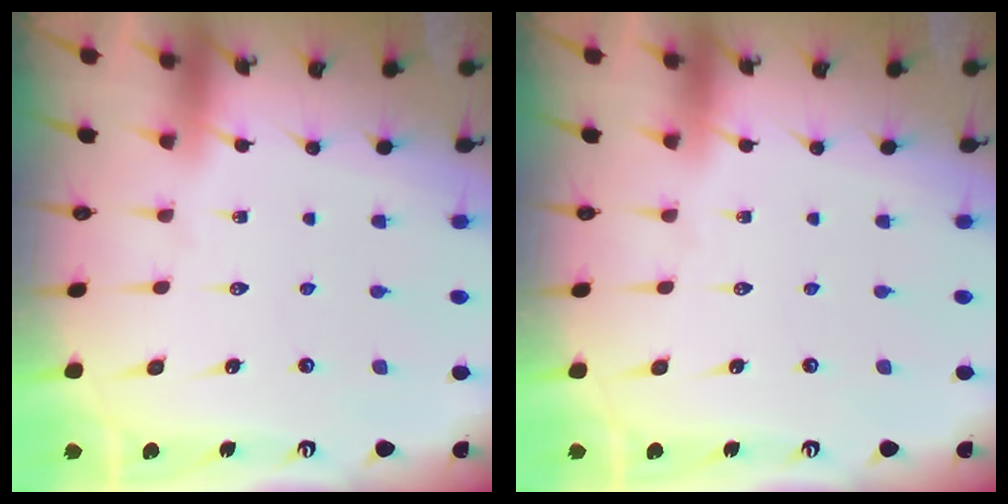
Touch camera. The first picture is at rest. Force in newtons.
{"total": 0.0}